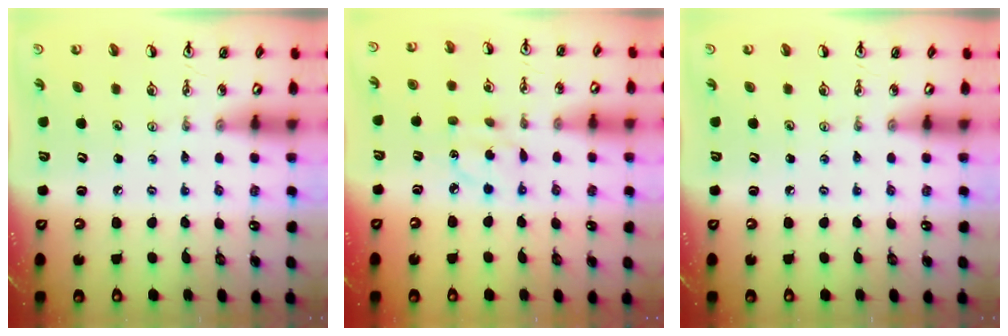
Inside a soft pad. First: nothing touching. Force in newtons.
{"total": 3.9, "press": 3.9, "slide": 0.3}
{"total": 0.0}